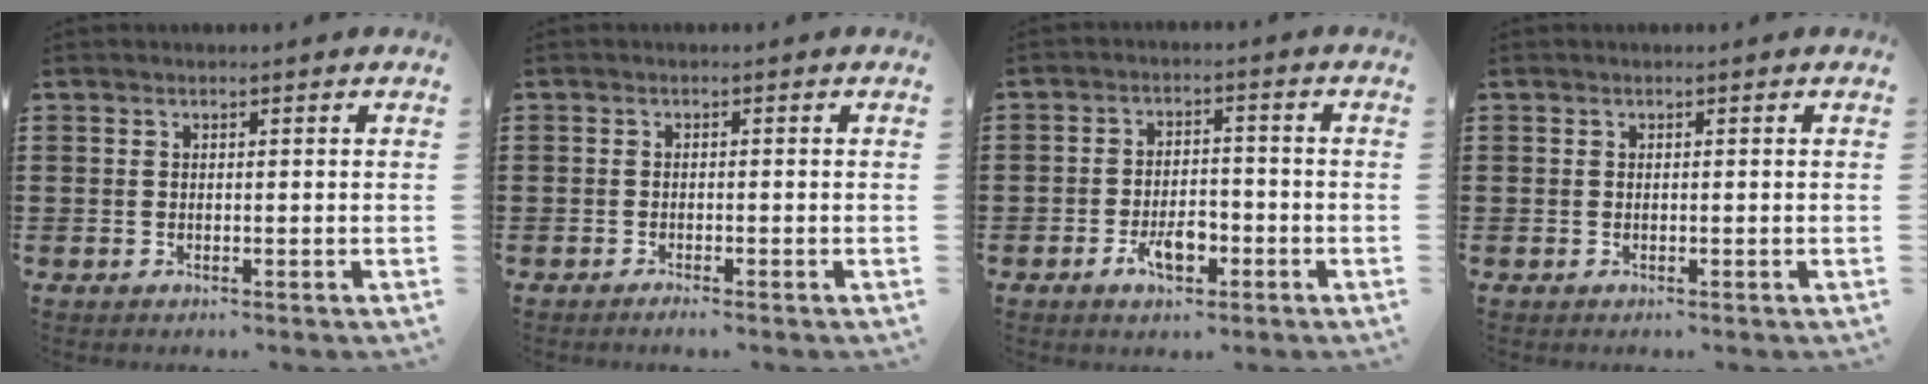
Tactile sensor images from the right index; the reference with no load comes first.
{"total": 0.9, "force": [-0.8, -0.4, 0.2], "torque": [-0.004, -0.004, -0.014]}
{"total": 5.0, "force": [-2.5, 2.4, 3.6], "torque": [-0.063, 0.004, -0.043]}
{"total": 0.0}